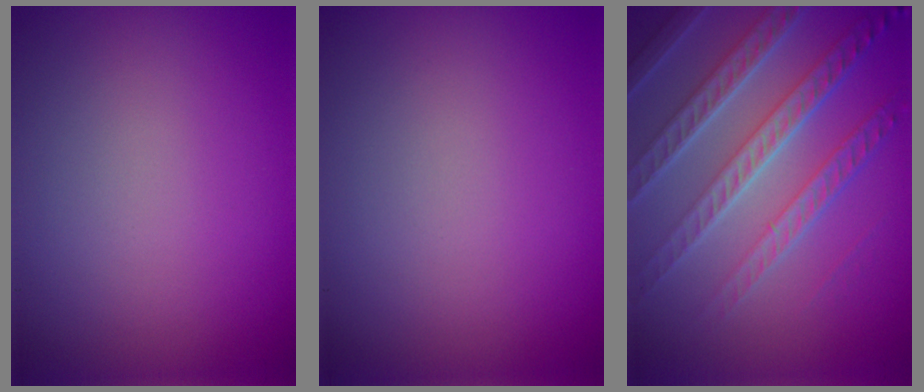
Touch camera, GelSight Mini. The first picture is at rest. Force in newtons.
{"total": 0.0}
{"total": 8.0, "press": 5.4, "slide": 5.8}